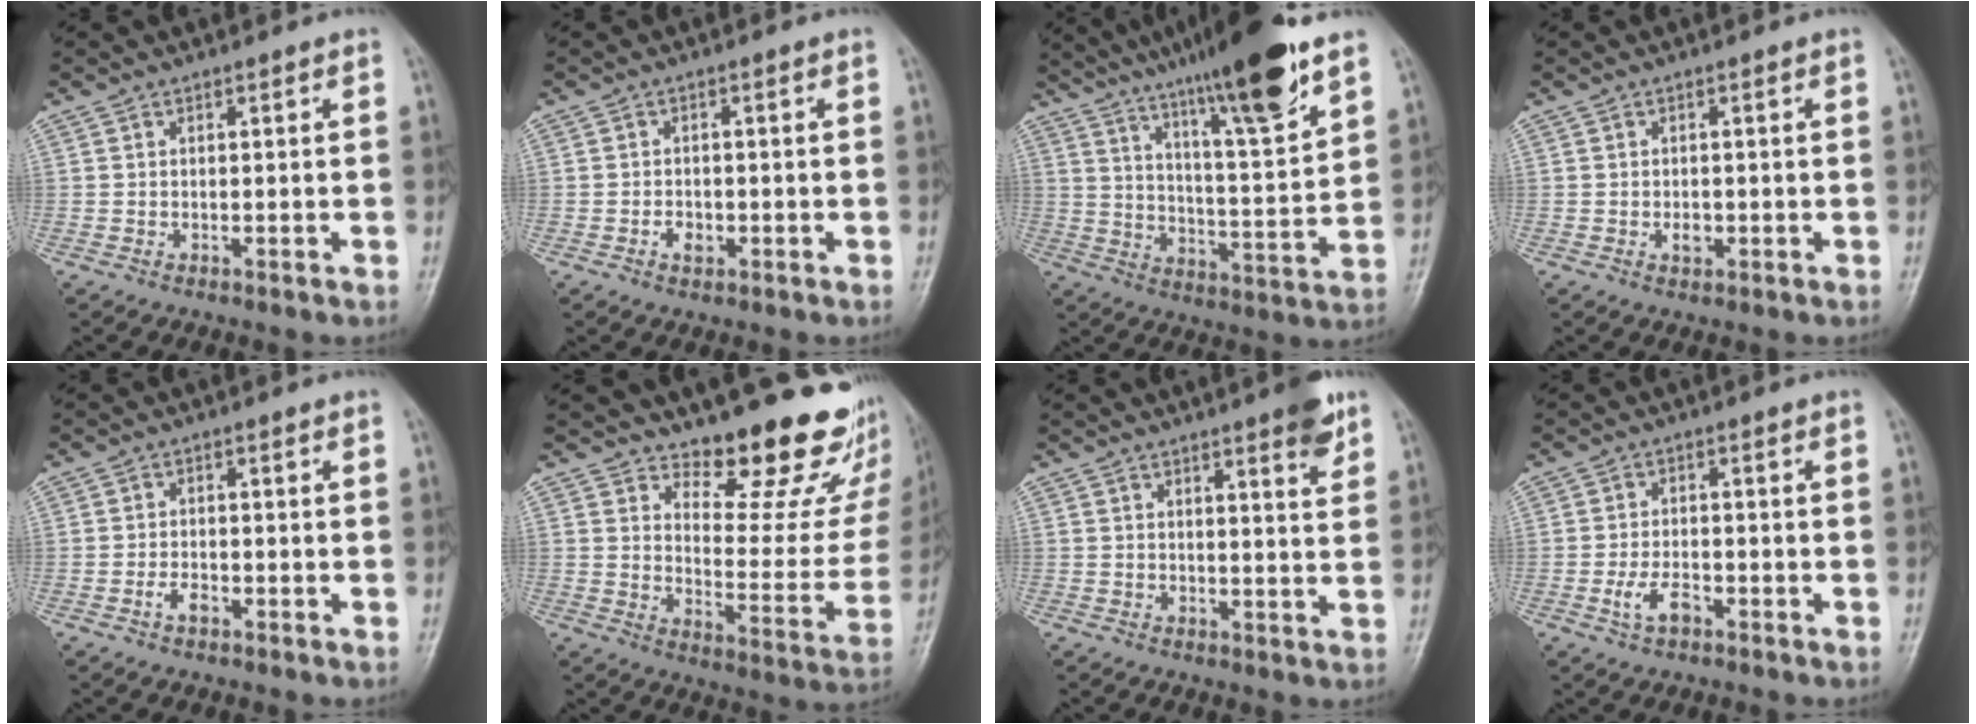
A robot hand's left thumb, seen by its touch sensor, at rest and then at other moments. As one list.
[{"total": 2.0, "force": [-0.8, 1.5, 1.2], "torque": [-0.015, 0.003, -0.013]}, {"total": 19.6, "force": [13.6, 1.6, 13.9], "torque": [-0.200, -0.061, 0.219]}, {"total": 1.6, "force": [-0.3, 1.1, 1.1], "torque": [-0.012, 0.000, -0.004]}, {"total": 2.2, "force": [-1.1, 1.2, 1.4], "torque": [-0.027, 0.006, -0.023]}, {"total": 18.4, "force": [15.1, 6.3, 8.4], "torque": [-0.050, -0.143, 0.192]}, {"total": 5.5, "force": [3.5, 1.0, 4.1], "torque": [-0.045, -0.018, 0.042]}, {"total": 4.0, "force": [-1.9, 2.1, 2.9], "torque": [-0.059, 0.010, -0.034]}]